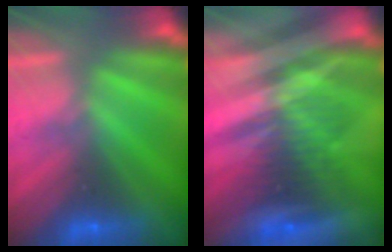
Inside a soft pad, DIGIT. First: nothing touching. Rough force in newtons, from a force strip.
{"total": 3.1}